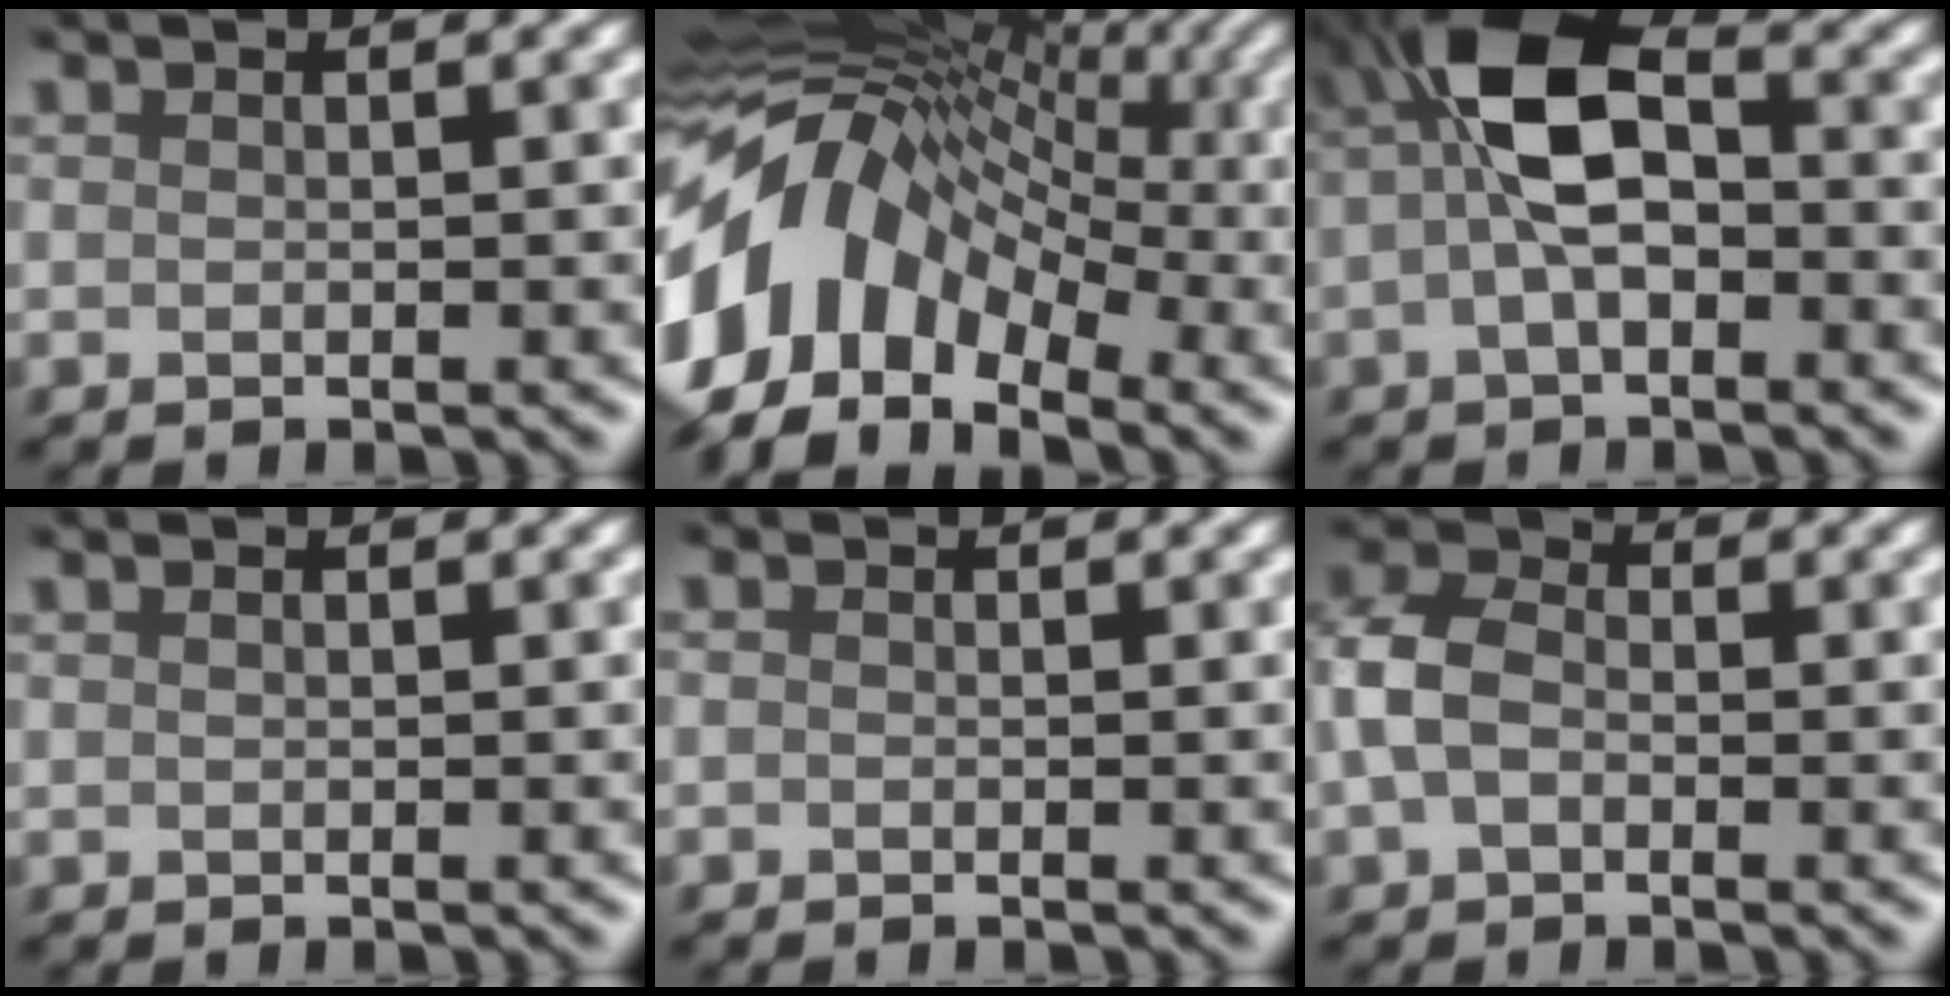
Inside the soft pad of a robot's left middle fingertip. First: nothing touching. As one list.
[{"total": 13.3, "force": [-1.5, 9.1, 9.6], "torque": [-0.212, 0.025, -0.025]}, {"total": 5.8, "force": [-0.5, 2.6, 5.1], "torque": [-0.123, 0.025, -0.011]}, {"total": 0.0}, {"total": 0.7, "force": [-0.5, -0.3, -0.4], "torque": [-0.008, 0.003, 0.000]}, {"total": 3.3, "force": [-0.7, 2.5, 1.9], "torque": [-0.070, 0.011, -0.014]}]